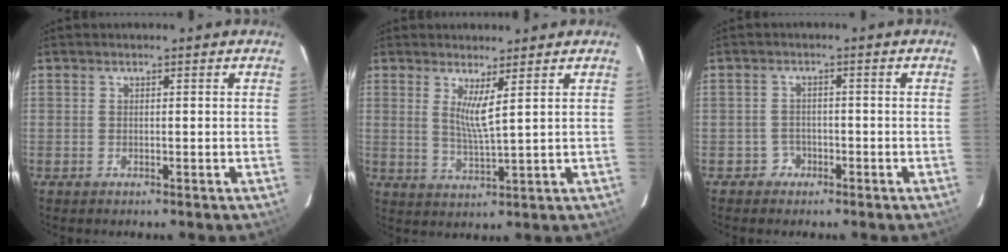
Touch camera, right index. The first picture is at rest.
{"total": 4.4, "force": [2.2, -0.4, 3.8], "torque": [-0.075, -0.017, 0.037]}
{"total": 2.6, "force": [-1.6, 2.0, -0.2], "torque": [0.003, 0.012, -0.026]}